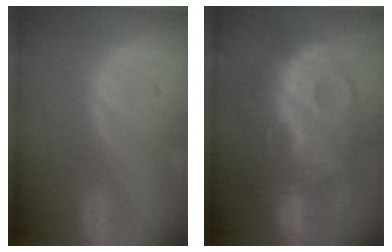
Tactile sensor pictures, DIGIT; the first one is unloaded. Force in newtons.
{"total": 13.4, "press": 13.4, "slide": 1.2}